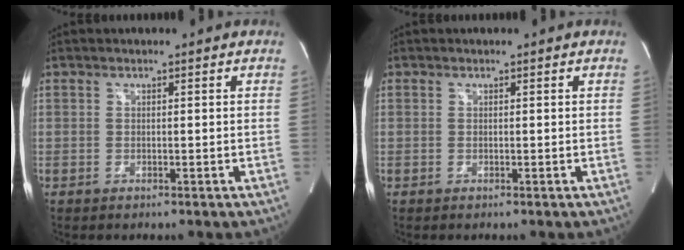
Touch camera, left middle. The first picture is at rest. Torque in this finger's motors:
{"motor_torque": [0.40, -0.31, 0.23, 0.04]}